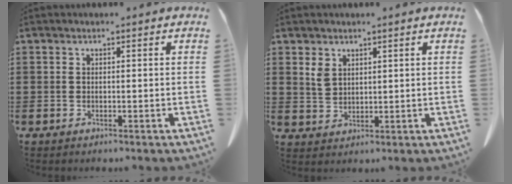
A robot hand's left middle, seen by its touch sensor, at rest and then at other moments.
{"total": 2.9, "force": [1.9, 1.8, 1.3], "torque": [-0.031, 0.005, 0.035]}